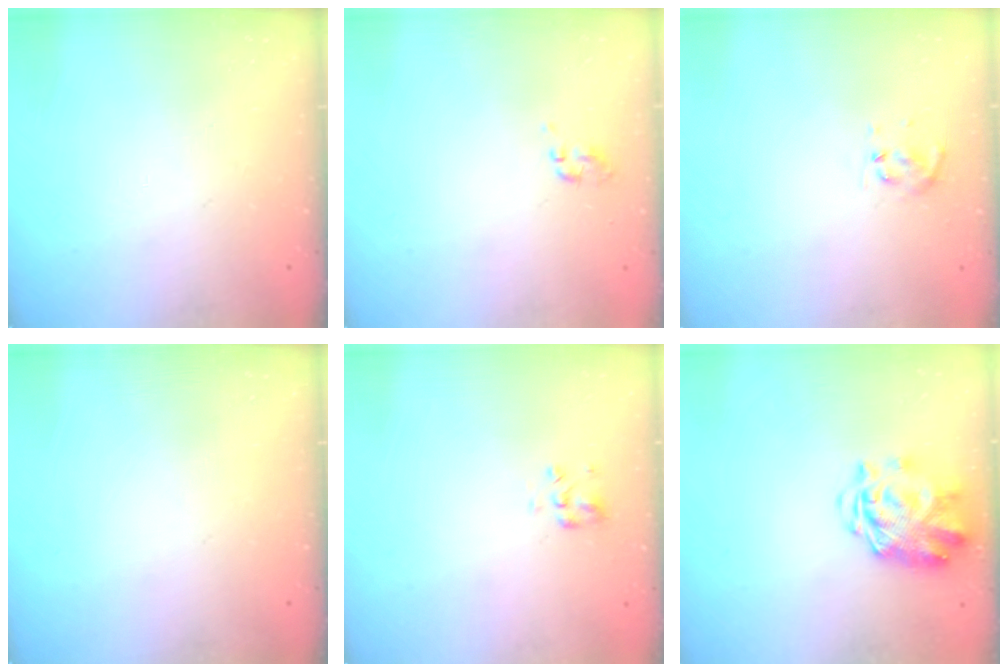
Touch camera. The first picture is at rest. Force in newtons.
{"total": 0.0}
{"total": 5.0, "press": 4.8, "slide": 1.2}
{"total": 0.0}
{"total": 4.1, "press": 4.0, "slide": 0.9}
{"total": 3.4, "press": 3.0, "slide": 1.6}